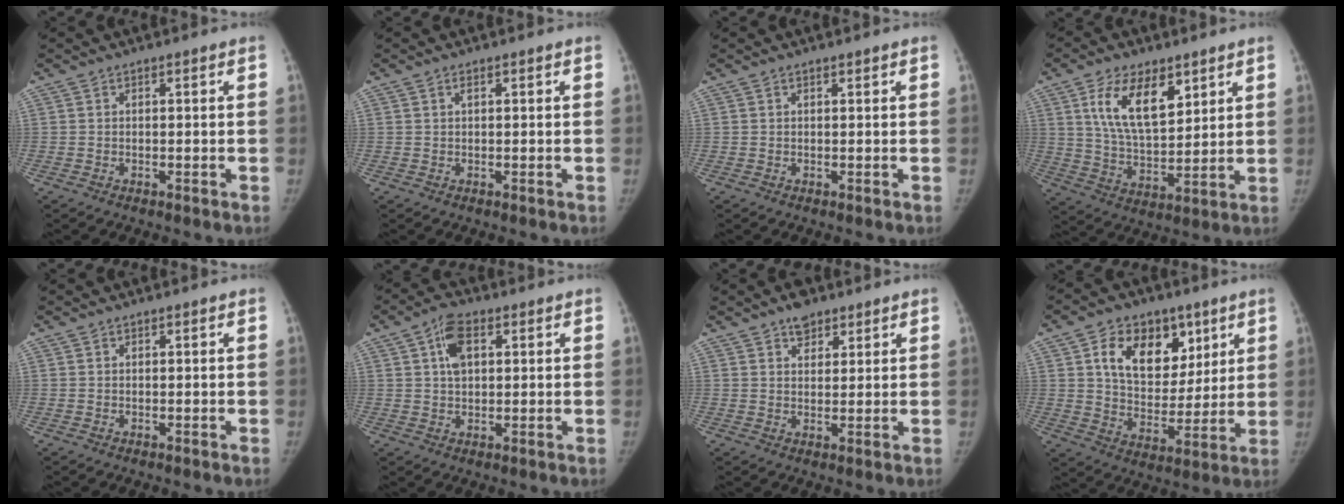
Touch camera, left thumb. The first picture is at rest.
{"total": 0.5, "force": [0.1, 0.3, 0.4], "torque": [-0.009, 0.001, 0.003]}
{"total": 0.0}
{"total": 13.4, "force": [6.4, 6.7, 9.6], "torque": [-0.144, -0.034, 0.126]}
{"total": 0.0}
{"total": 6.4, "force": [2.1, 3.8, 4.6], "torque": [-0.074, 0.006, 0.035]}
{"total": 4.5, "force": [3.1, 2.7, 1.9], "torque": [-0.006, -0.017, 0.049]}
{"total": 16.3, "force": [7.0, 11.3, 9.5], "torque": [-0.110, -0.026, 0.126]}